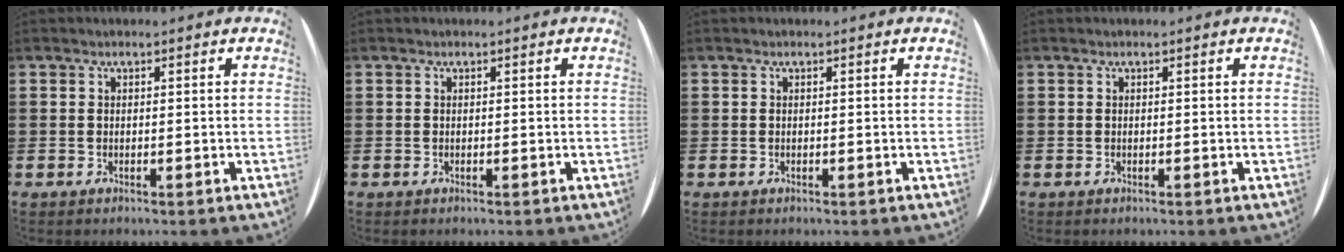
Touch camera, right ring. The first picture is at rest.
{"total": 0.0}
{"total": 0.0}
{"total": 0.0}